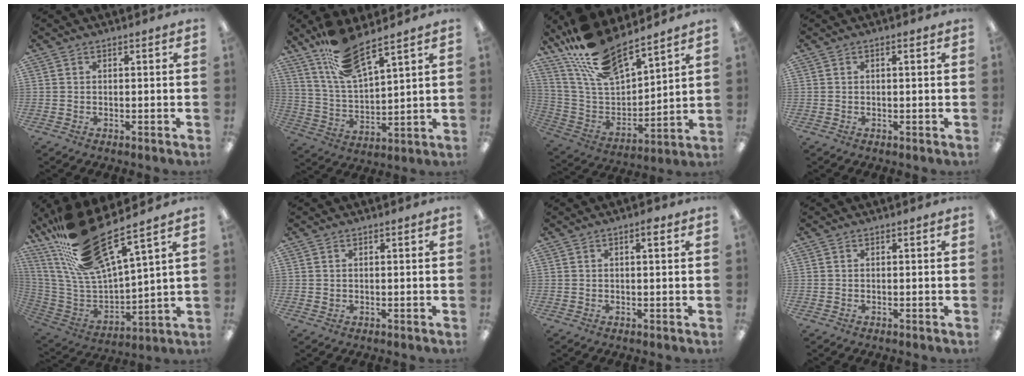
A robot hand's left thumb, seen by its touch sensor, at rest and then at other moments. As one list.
[{"total": 13.6, "force": [10.6, 3.6, 7.9], "torque": [-0.164, -0.047, 0.188]}, {"total": 17.4, "force": [15.1, 5.0, 7.1], "torque": [-0.167, -0.097, 0.275]}, {"total": 1.0, "force": [0.4, 0.2, 0.9], "torque": [-0.018, 0.001, 0.007]}, {"total": 23.8, "force": [17.9, 5.8, 14.5], "torque": [-0.281, -0.116, 0.299]}, {"total": 0.6, "force": [0.5, 0.4, 0.2], "torque": [-0.004, 0.001, 0.008]}, {"total": 2.2, "force": [1.2, 0.5, 1.7], "torque": [-0.021, -0.003, 0.016]}, {"total": 0.0}]